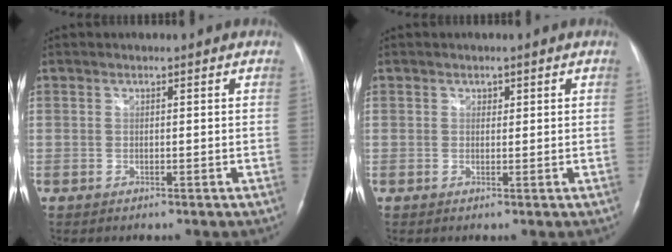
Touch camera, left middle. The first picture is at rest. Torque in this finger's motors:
{"motor_torque": [0.21, -0.12, 0.10, 0.01]}